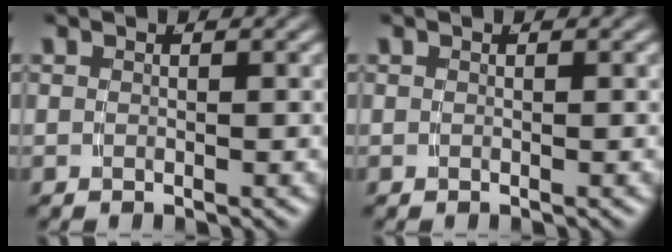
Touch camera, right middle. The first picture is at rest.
{"total": 0.0}